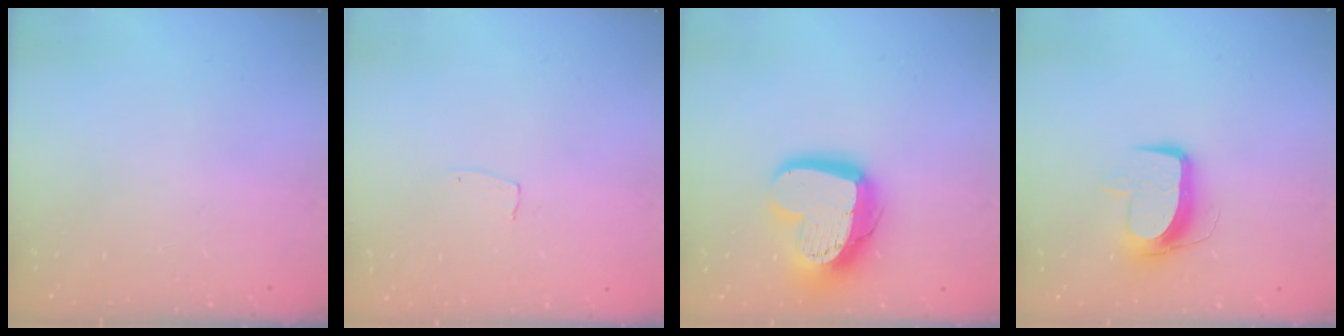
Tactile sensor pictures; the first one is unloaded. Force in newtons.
{"total": 3.0, "press": 3.0, "slide": 0.2}
{"total": 16.5, "press": 16.5, "slide": 1.4}
{"total": 9.9, "press": 9.9, "slide": 0.6}